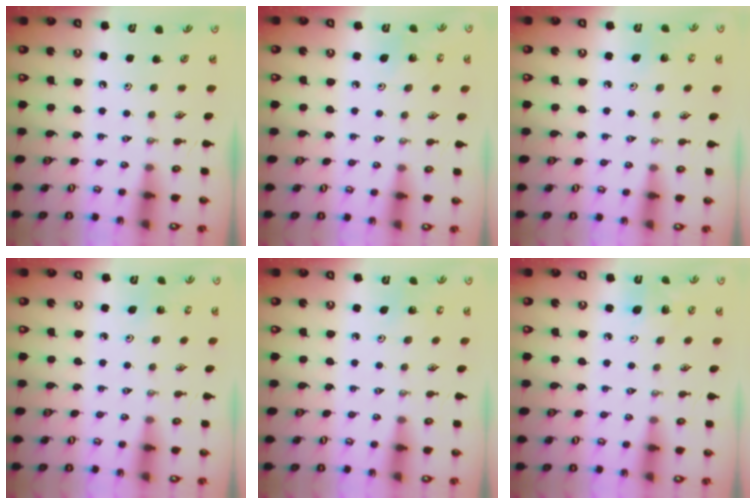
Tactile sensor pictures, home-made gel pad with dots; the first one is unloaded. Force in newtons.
{"total": 5.1, "press": 4.8, "slide": 1.5}
{"total": 3.3, "press": 3.1, "slide": 1.1}
{"total": 2.3, "press": 2.3, "slide": 0.3}
{"total": 2.7, "press": 2.7, "slide": 0.2}
{"total": 6.5, "press": 6.4, "slide": 1.2}